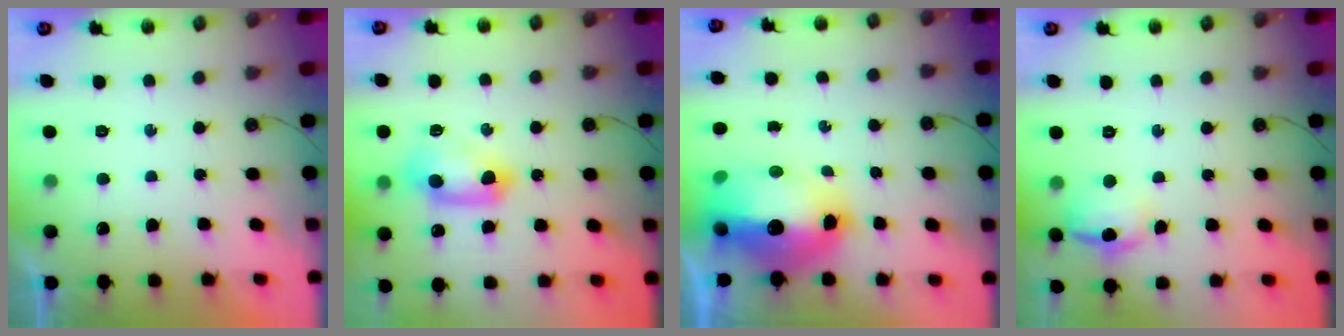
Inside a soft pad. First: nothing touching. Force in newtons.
{"total": 16.3, "press": 11.7, "slide": 11.3}
{"total": 23.2, "press": 19.0, "slide": 13.3}
{"total": 11.1, "press": 10.5, "slide": 3.7}